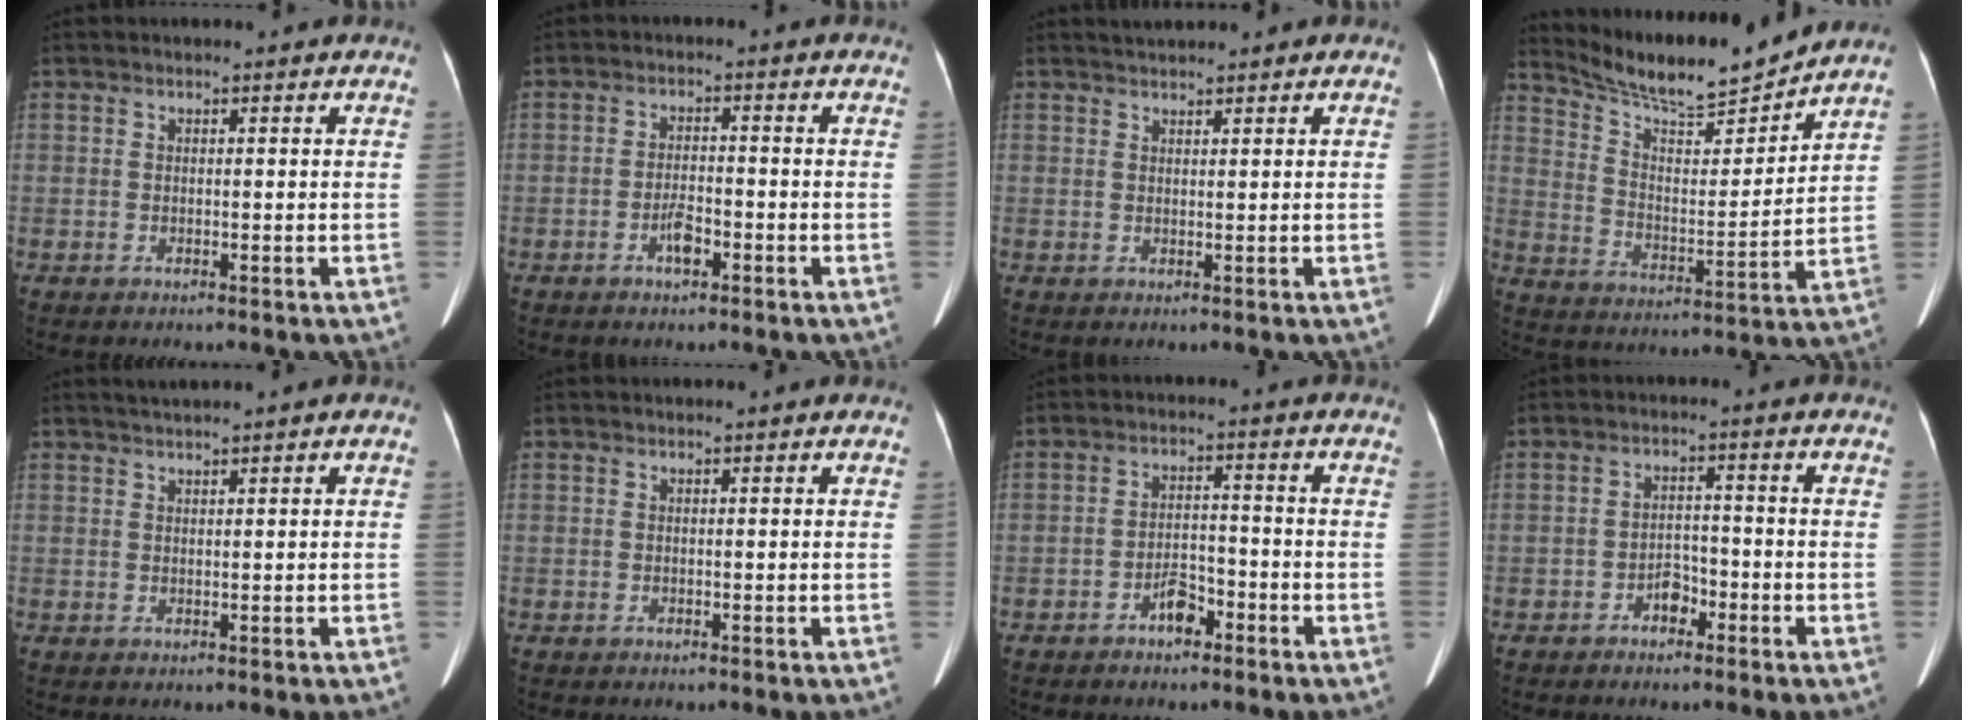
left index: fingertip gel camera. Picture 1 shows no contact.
{"total": 3.2, "force": [-1.8, 1.0, 2.4], "torque": [-0.046, 0.002, -0.032]}
{"total": 1.6, "force": [1.5, 0.3, 0.5], "torque": [-0.012, 0.016, 0.028]}
{"total": 13.1, "force": [12.5, 0.1, 3.8], "torque": [-0.078, -0.007, 0.215]}
{"total": 1.6, "force": [1.1, -0.1, 1.1], "torque": [-0.023, 0.016, 0.023]}
{"total": 0.0}
{"total": 3.9, "force": [-2.6, 1.7, 2.4], "torque": [-0.045, 0.010, -0.046]}
{"total": 3.1, "force": [-2.0, 1.7, 1.6], "torque": [-0.026, 0.007, -0.035]}